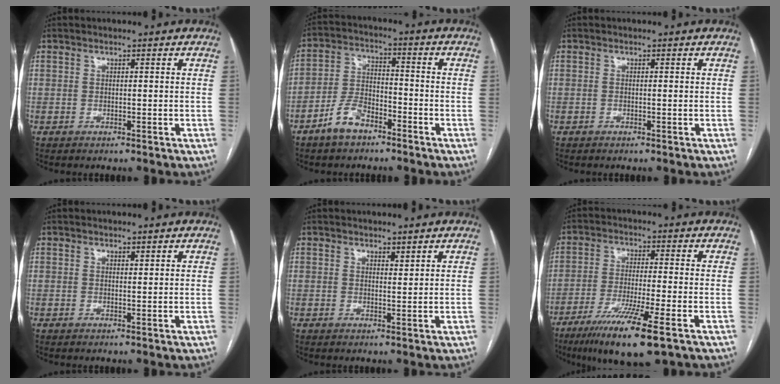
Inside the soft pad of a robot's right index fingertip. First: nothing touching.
{"total": 7.3, "force": [-4.8, 3.6, 4.1], "torque": [-0.094, 0.012, -0.090]}
{"total": 0.0}
{"total": 0.5, "force": [0.4, 0.1, 0.3], "torque": [-0.006, -0.003, 0.006]}
{"total": 1.2, "force": [1.0, 0.3, 0.5], "torque": [-0.010, -0.005, 0.018]}
{"total": 12.0, "force": [-7.0, 0.3, 9.7], "torque": [-0.178, -0.034, -0.117]}